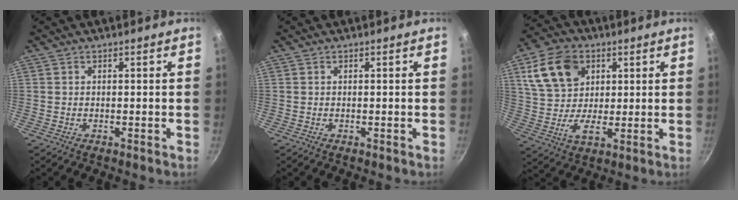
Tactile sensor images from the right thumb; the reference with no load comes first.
{"total": 0.0}
{"total": 14.5, "force": [5.4, 10.6, 8.2], "torque": [-0.128, 0.000, 0.100]}